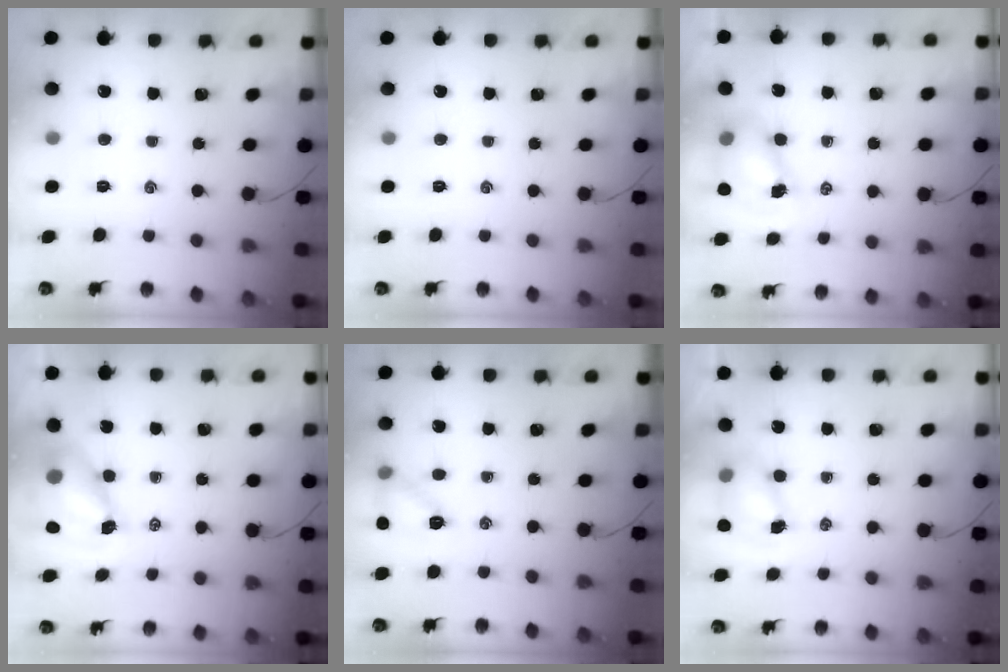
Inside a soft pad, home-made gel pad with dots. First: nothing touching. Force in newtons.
{"total": 0.0}
{"total": 7.7, "press": 7.5, "slide": 1.3}
{"total": 8.2, "press": 8.0, "slide": 1.5}
{"total": 10.3, "press": 10.2, "slide": 0.9}
{"total": 7.2, "press": 7.1, "slide": 1.1}